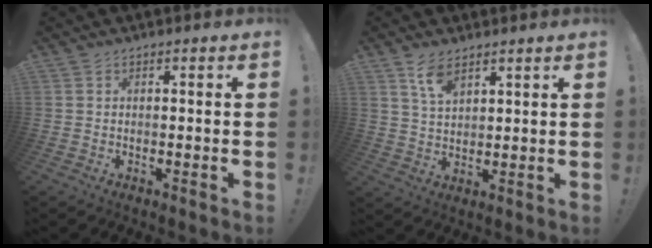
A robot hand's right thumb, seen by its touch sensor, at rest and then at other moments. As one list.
[{"total": 6.8, "force": [4.7, 3.2, 3.8], "torque": [-0.064, -0.022, 0.084]}]